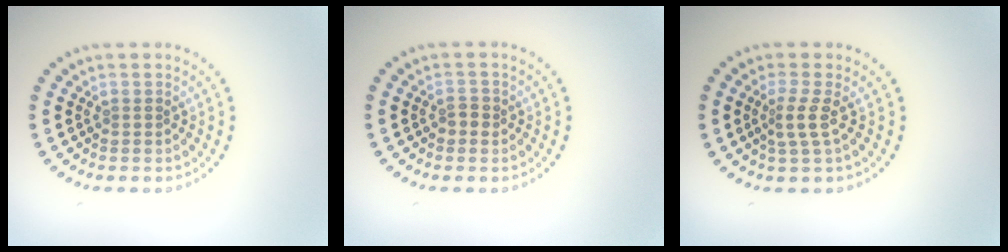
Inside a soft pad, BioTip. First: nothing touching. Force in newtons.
{"total": 1.1, "press": 1.1, "slide": 0.2}
{"total": 2.0, "press": 1.4, "slide": 1.5}